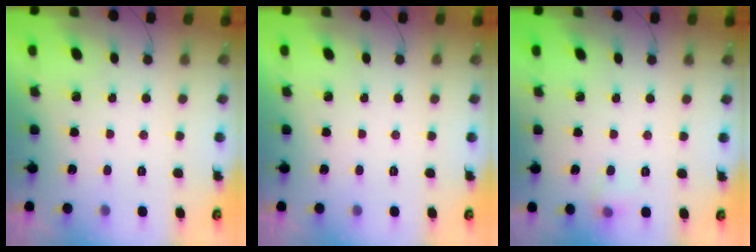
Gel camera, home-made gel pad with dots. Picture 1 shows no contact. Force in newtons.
{"total": 0.0}
{"total": 5.2, "press": 4.9, "slide": 1.5}